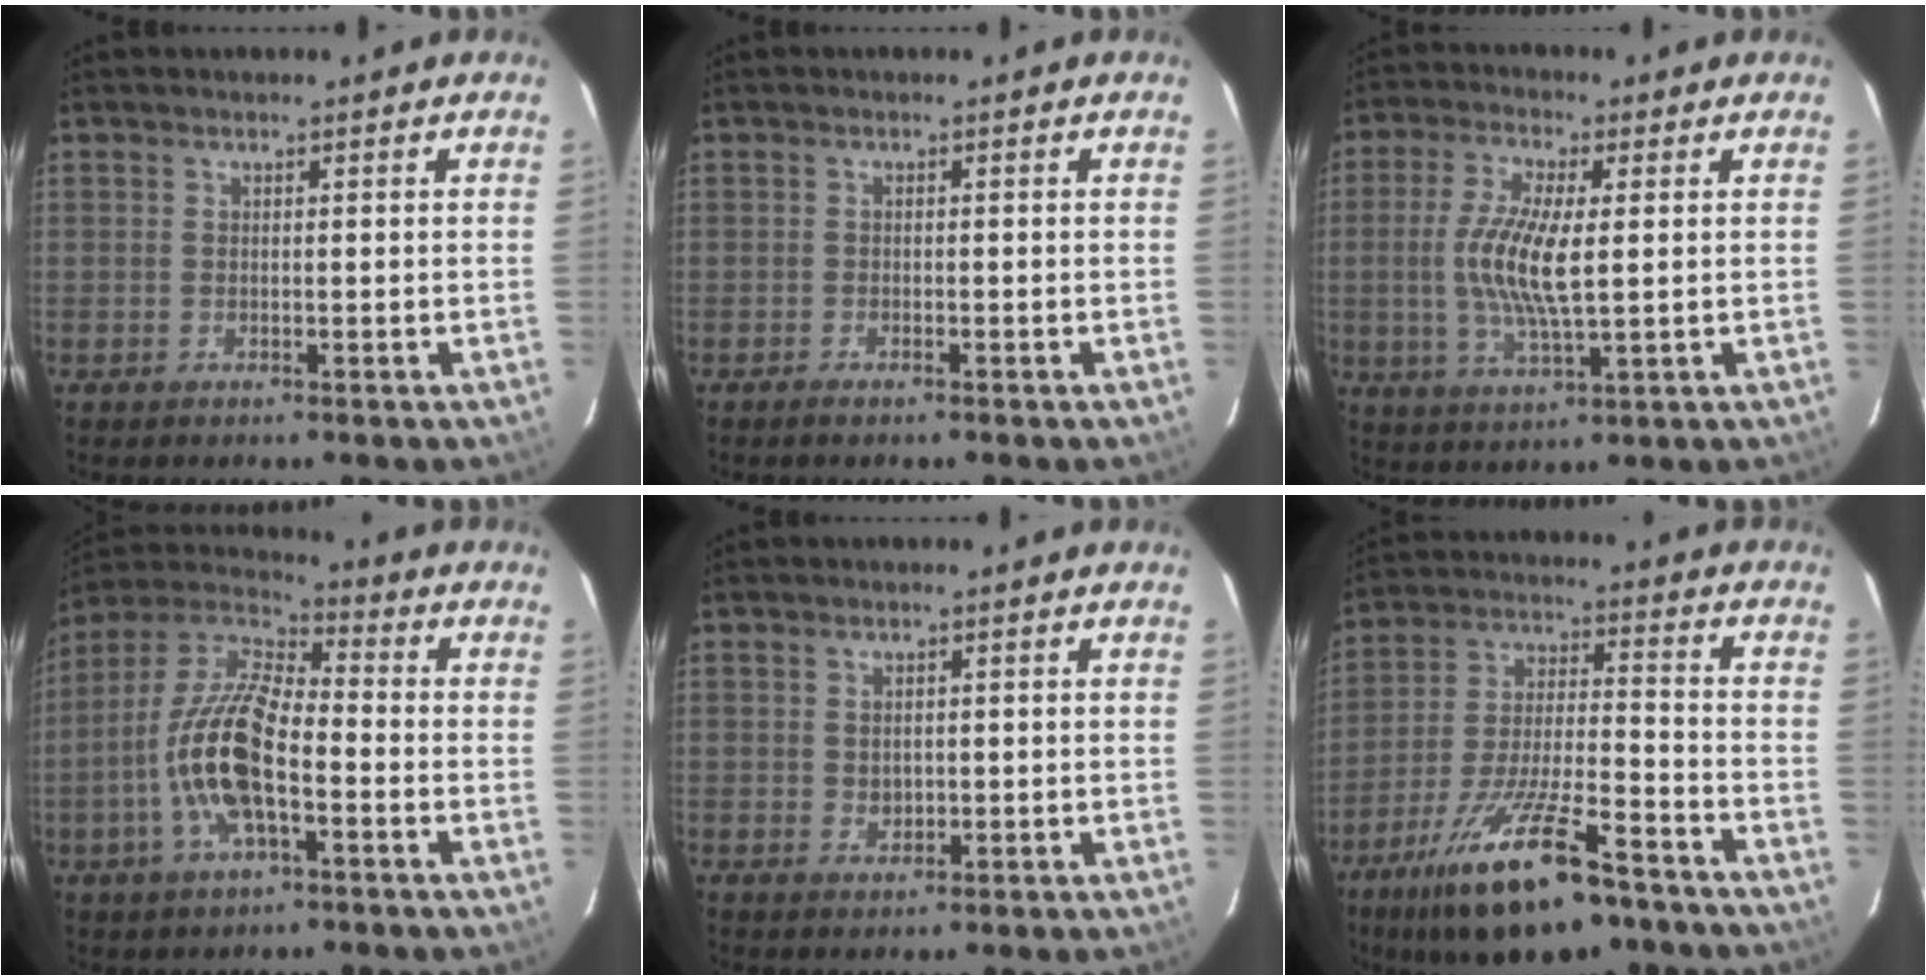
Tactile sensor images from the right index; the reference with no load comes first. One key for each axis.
{"total": 1.3, "fx": -1.1, "fy": 0.2, "fz": 0.6, "tx": -0.016, "ty": -0.002, "tz": -0.024}
{"total": 10.9, "fx": 0.4, "fy": 3.1, "fz": 10.5, "tx": -0.211, "ty": -0.002, "tz": 0.008}
{"total": 15.5, "fx": -4.6, "fy": 5.9, "fz": 13.6, "tx": -0.277, "ty": 0.000, "tz": -0.094}
{"total": 2.0, "fx": 0.0, "fy": 1.8, "fz": 0.9, "tx": -0.013, "ty": 0.000, "tz": 0.004}
{"total": 19.4, "fx": -13.0, "fy": 5.5, "fz": 13.3, "tx": -0.258, "ty": -0.029, "tz": -0.220}